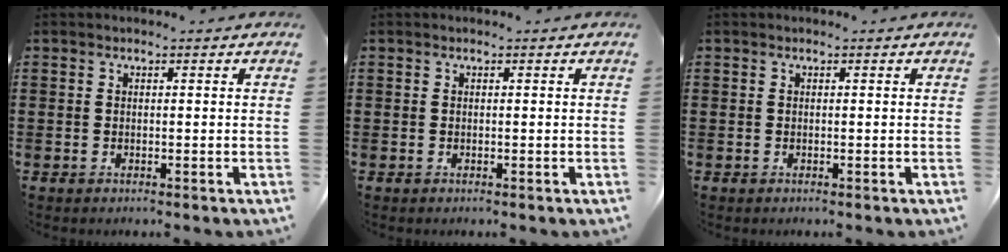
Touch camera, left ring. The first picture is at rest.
{"total": 0.0}
{"total": 0.0}